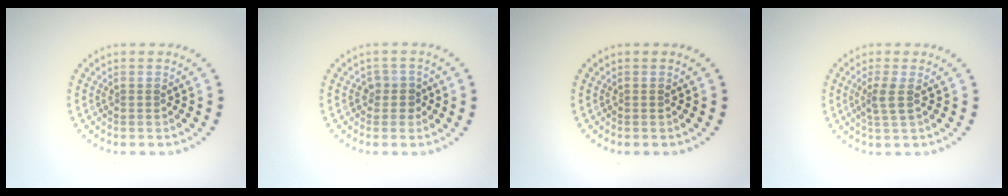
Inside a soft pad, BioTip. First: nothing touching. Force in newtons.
{"total": 1.7, "press": 1.4, "slide": 0.8}
{"total": 0.0}
{"total": 1.7, "press": 1.4, "slide": 1.1}